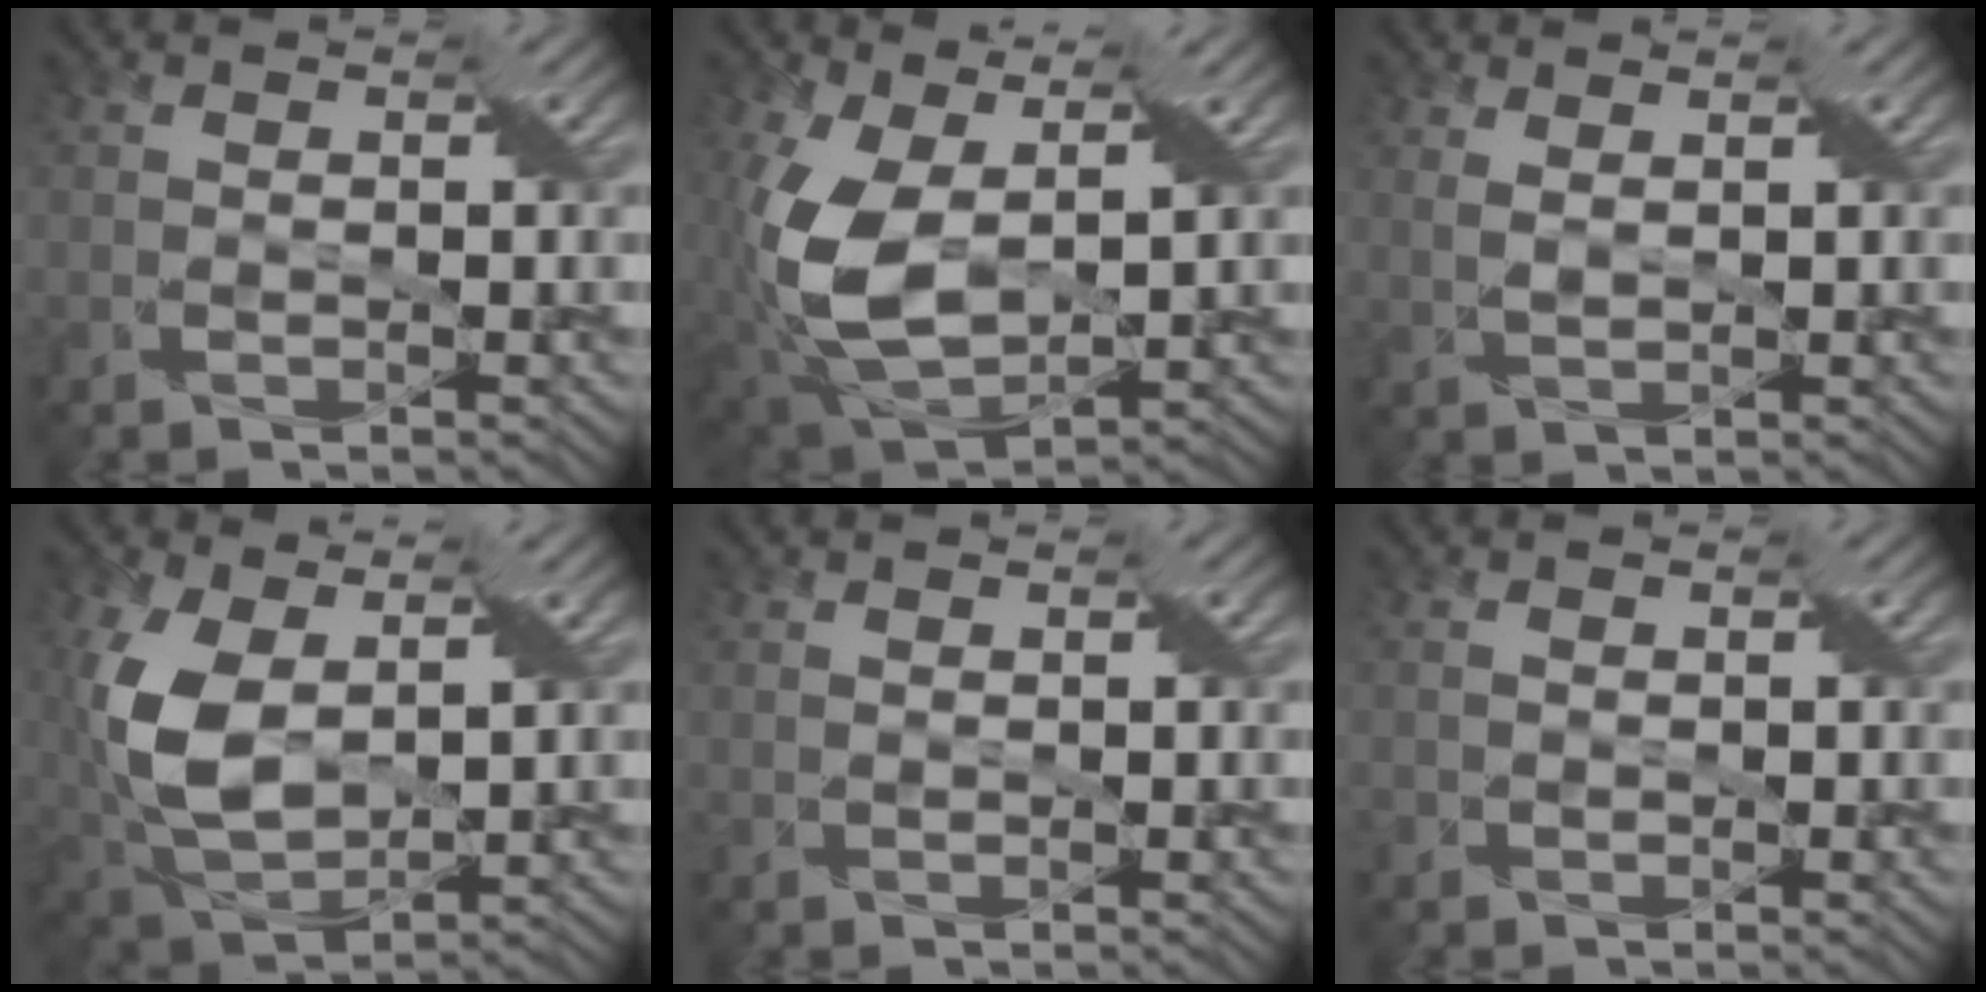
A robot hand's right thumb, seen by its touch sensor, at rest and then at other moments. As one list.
[{"total": 11.6, "force": [1.5, 6.8, 9.3], "torque": [-0.231, -0.016, 0.031]}, {"total": 1.7, "force": [1.3, 0.5, 1.1], "torque": [-0.018, -0.005, 0.022]}, {"total": 10.5, "force": [2.3, 6.1, 8.2], "torque": [-0.218, -0.007, 0.045]}, {"total": 0.0}, {"total": 0.7, "force": [-0.3, 0.6, -0.1], "torque": [0.001, -0.004, -0.003]}]